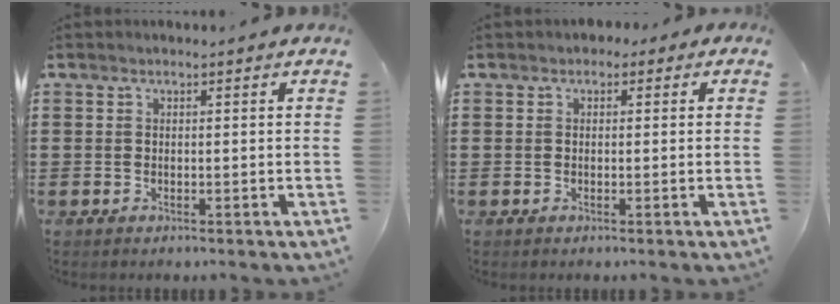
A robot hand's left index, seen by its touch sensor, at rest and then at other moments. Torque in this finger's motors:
{"motor_torque": [2.14, 0.00, 0.35, 0.03]}